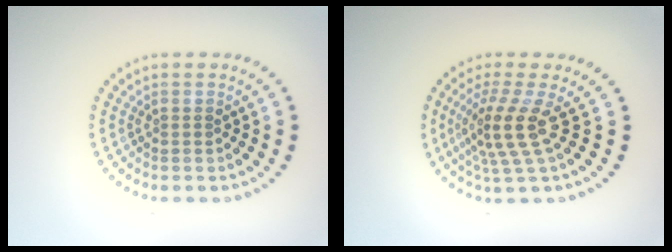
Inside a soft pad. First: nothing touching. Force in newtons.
{"total": 3.8, "press": 2.8, "slide": 2.7}